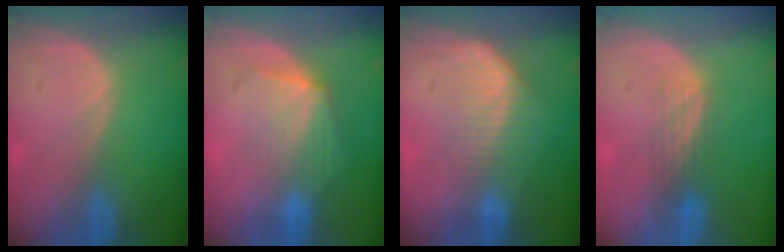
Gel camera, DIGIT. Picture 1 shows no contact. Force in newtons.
{"total": 7.2, "press": 6.6, "slide": 2.9}
{"total": 7.5, "press": 6.3, "slide": 4.0}
{"total": 2.9, "press": 2.7, "slide": 1.2}